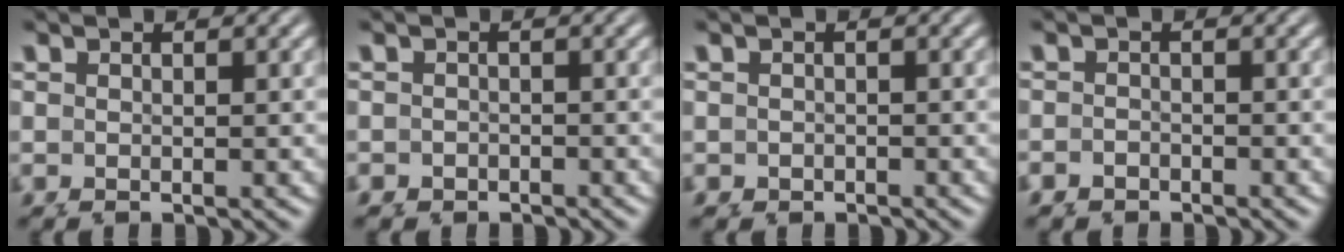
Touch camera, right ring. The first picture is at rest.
{"total": 1.1, "force": [-0.7, 0.4, -0.7], "torque": [0.016, -0.003, -0.011]}
{"total": 0.8, "force": [-0.4, 0.3, -0.6], "torque": [0.013, -0.001, -0.006]}
{"total": 1.0, "force": [-0.7, 0.0, -0.6], "torque": [0.016, 0.000, -0.015]}